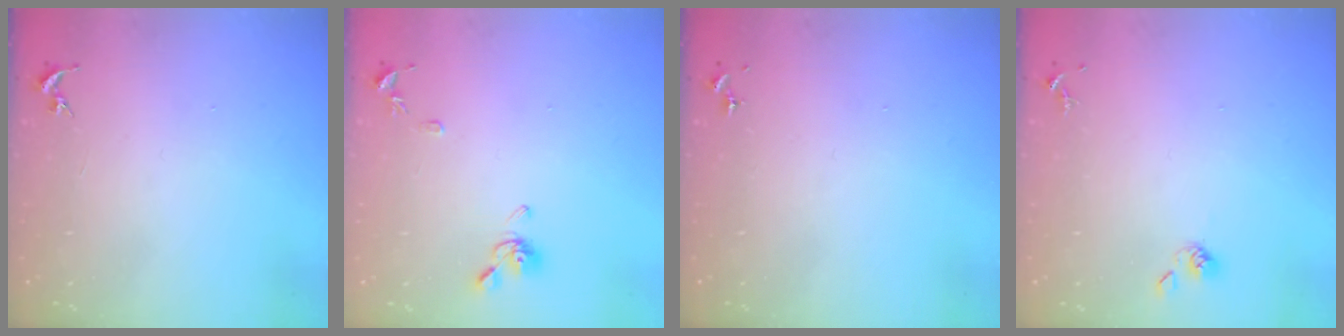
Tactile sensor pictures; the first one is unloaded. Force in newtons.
{"total": 9.4, "press": 9.4, "slide": 1.0}
{"total": 0.0}
{"total": 4.4, "press": 4.1, "slide": 1.6}